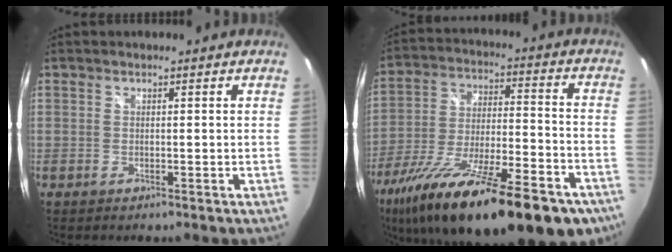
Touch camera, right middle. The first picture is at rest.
{"total": 31.0, "force": [-21.1, 9.0, 20.9], "torque": [-0.364, -0.067, -0.313]}